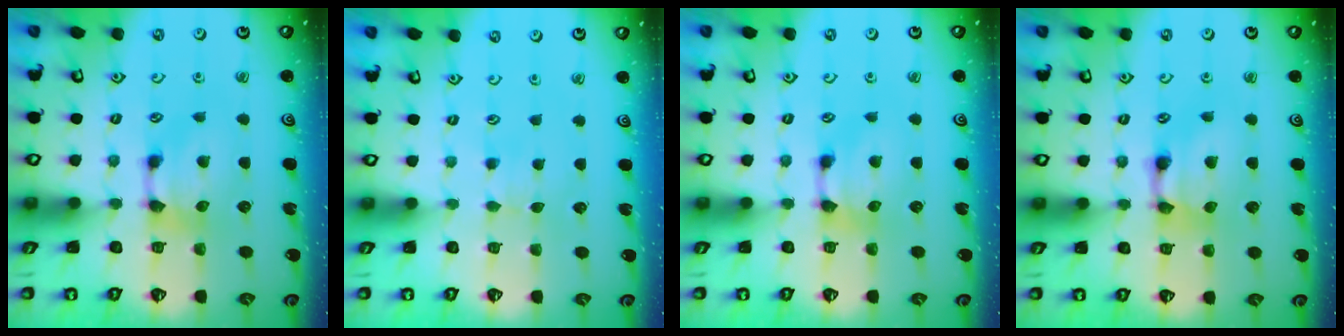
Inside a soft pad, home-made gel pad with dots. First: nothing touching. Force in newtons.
{"total": 2.5, "press": 2.5, "slide": 0.3}
{"total": 0.0}
{"total": 2.2, "press": 2.2, "slide": 0.0}